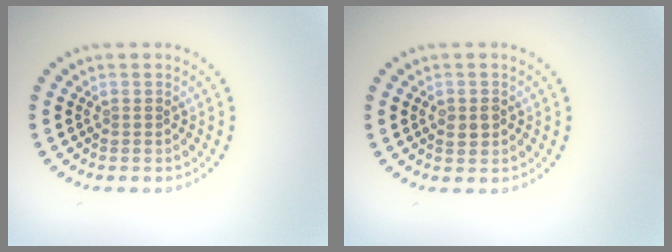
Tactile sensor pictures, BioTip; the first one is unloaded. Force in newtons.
{"total": 1.5, "press": 1.5, "slide": 0.4}